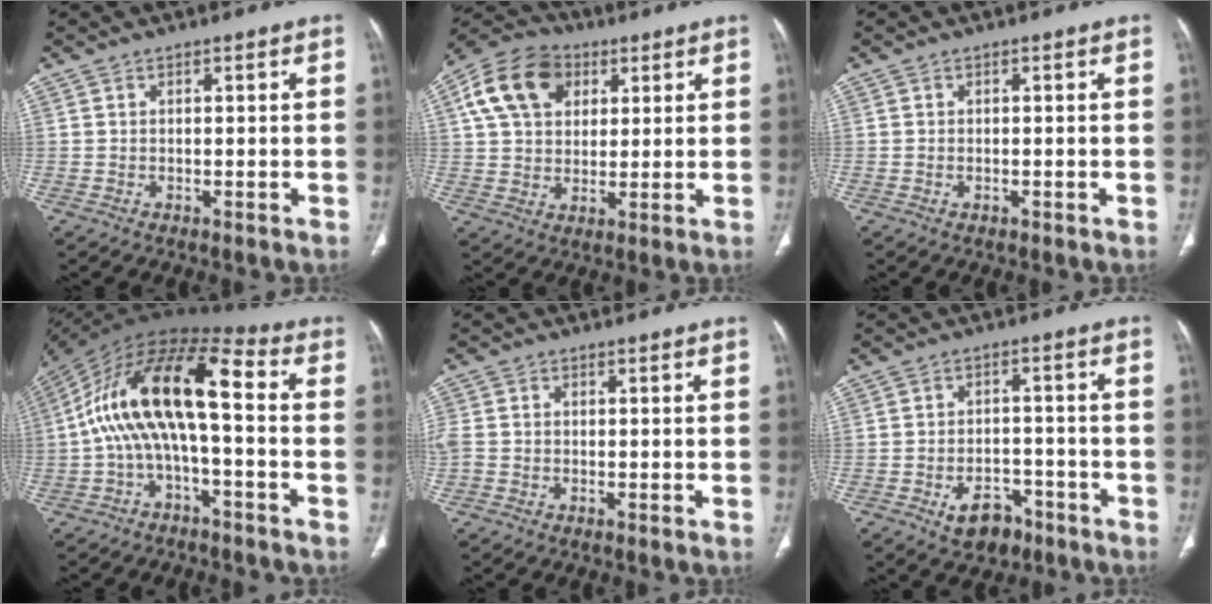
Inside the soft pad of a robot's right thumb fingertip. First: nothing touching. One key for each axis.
{"total": 14.1, "fx": 5.2, "fy": 10.1, "fz": 8.3, "tx": -0.137, "ty": 0.002, "tz": 0.088}
{"total": 0.5, "fx": -0.2, "fy": 0.4, "fz": 0.3, "tx": -0.010, "ty": 0.003, "tz": 0.000}
{"total": 16.9, "fx": -1.1, "fy": 6.6, "fz": 15.6, "tx": -0.287, "ty": 0.071, "tz": -0.030}
{"total": 2.9, "fx": -0.2, "fy": 2.5, "fz": 1.5, "tx": -0.042, "ty": 0.011, "tz": -0.003}
{"total": 7.2, "fx": -4.0, "fy": 4.7, "fz": 3.5, "tx": -0.037, "ty": 0.034, "tz": -0.056}